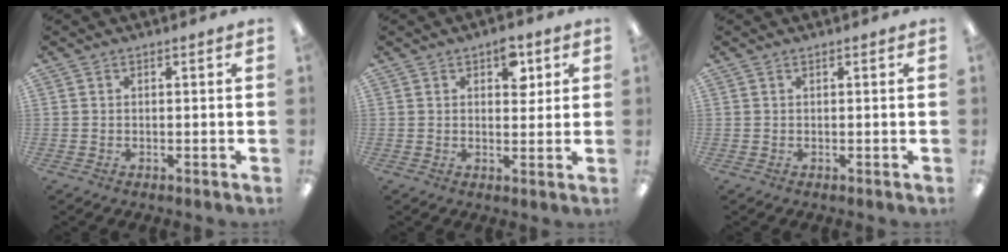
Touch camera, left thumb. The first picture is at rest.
{"total": 6.2, "force": [2.9, 3.6, 4.2], "torque": [-0.040, -0.010, 0.043]}
{"total": 0.0}